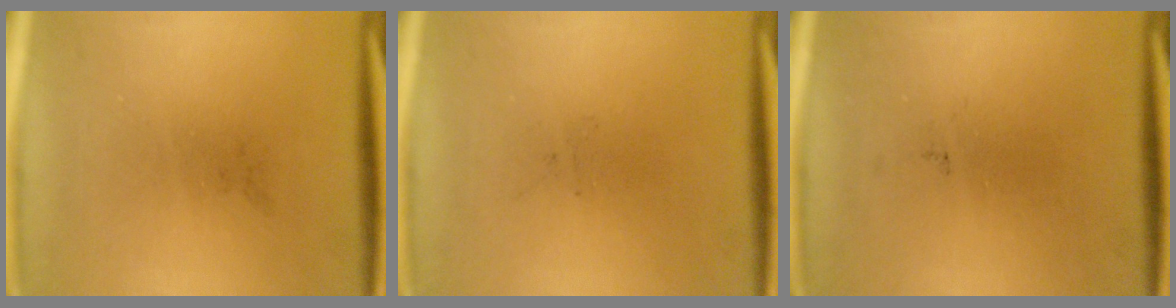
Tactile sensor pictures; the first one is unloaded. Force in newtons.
{"total": 0.0}
{"total": 0.0}